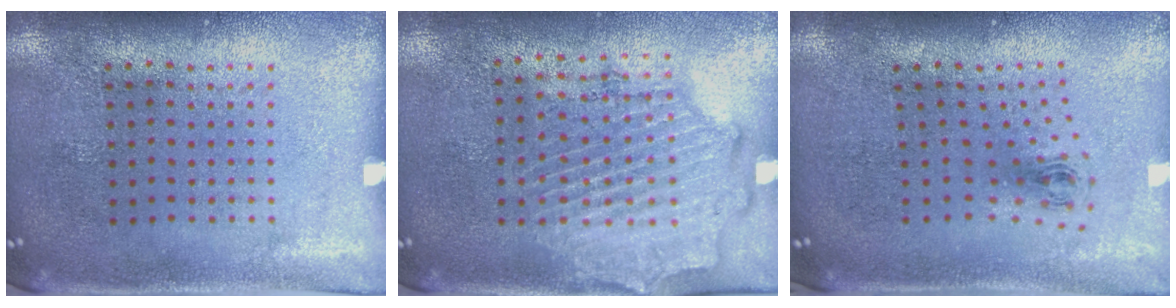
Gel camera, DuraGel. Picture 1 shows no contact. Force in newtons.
{"total": 1.9, "press": 1.7, "slide": 0.7}
{"total": 0.9, "press": 0.4, "slide": 0.8}